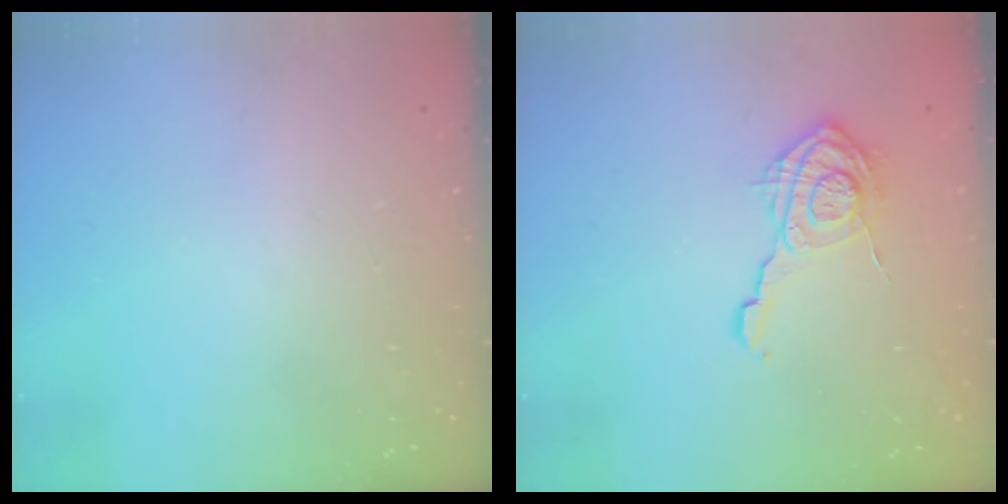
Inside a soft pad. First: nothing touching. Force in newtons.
{"total": 14.5, "press": 14.5, "slide": 0.4}